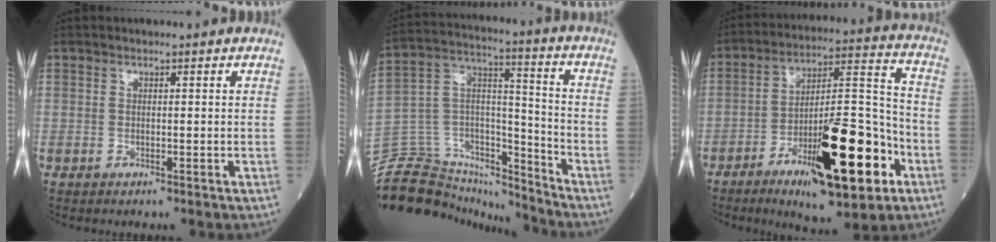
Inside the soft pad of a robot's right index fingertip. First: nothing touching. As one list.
[{"total": 20.4, "force": [-19.4, 5.1, 3.3], "torque": [-0.073, 0.071, -0.312]}, {"total": 19.7, "force": [-8.8, 4.1, 17.1], "torque": [-0.270, -0.001, -0.131]}]